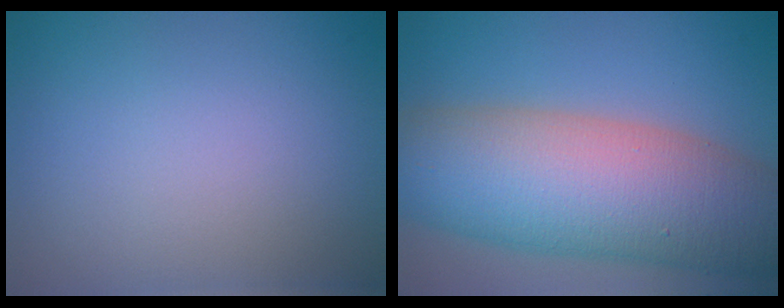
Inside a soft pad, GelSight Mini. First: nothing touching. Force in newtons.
{"total": 13.8, "press": 13.8, "slide": 0.7}